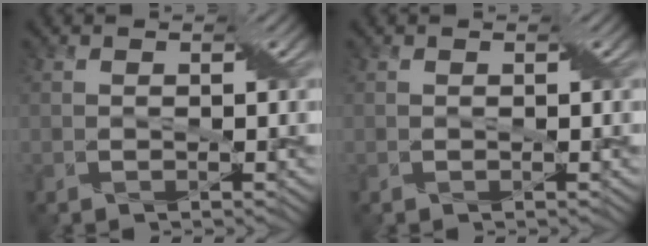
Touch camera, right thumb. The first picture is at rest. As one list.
[{"total": 0.0}]